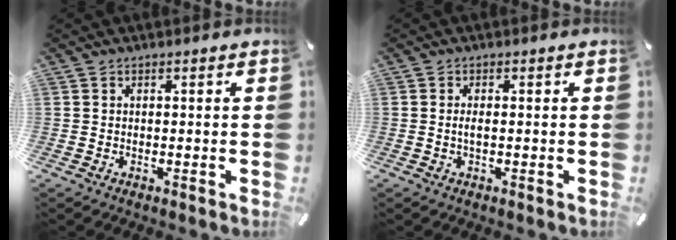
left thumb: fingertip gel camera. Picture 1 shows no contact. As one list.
[{"total": 1.5, "force": [-0.2, 0.5, 1.4], "torque": [-0.027, -0.001, -0.003]}]